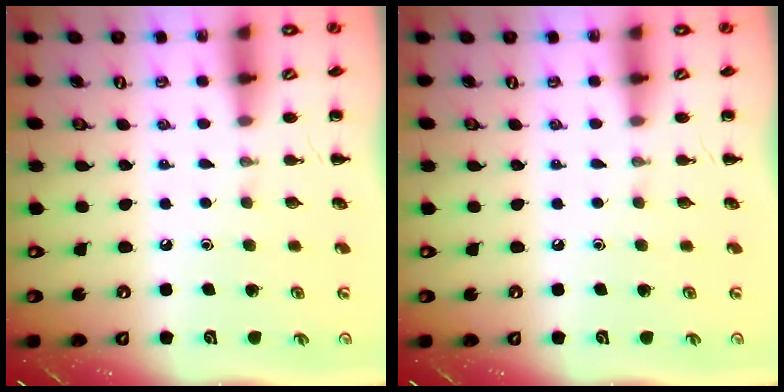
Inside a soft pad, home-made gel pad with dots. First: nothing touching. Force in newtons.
{"total": 0.0}